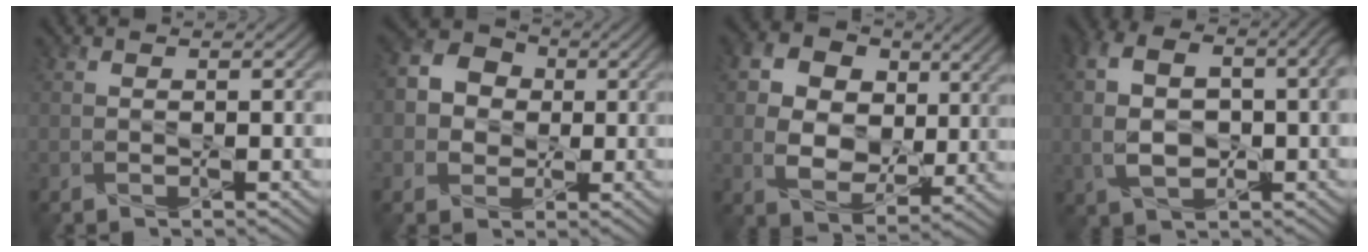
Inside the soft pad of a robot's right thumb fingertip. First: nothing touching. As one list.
[{"total": 6.4, "force": [0.4, 5.7, 3.0], "torque": [-0.079, 0.011, -0.006]}, {"total": 10.3, "force": [3.1, 7.6, 6.2], "torque": [-0.158, 0.007, 0.051]}, {"total": 11.3, "force": [0.2, 6.6, 9.2], "torque": [-0.194, 0.001, 0.006]}]